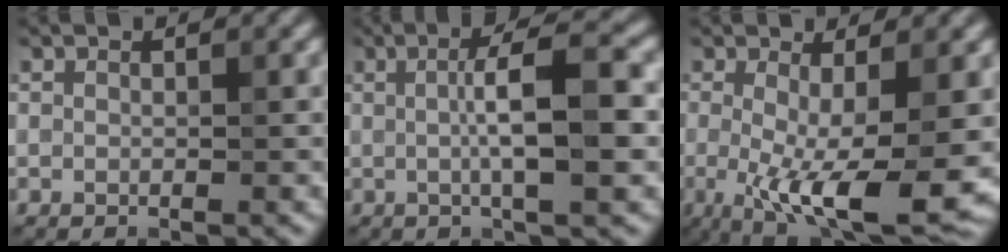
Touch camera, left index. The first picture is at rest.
{"total": 6.5, "force": [0.3, 1.4, 6.4], "torque": [-0.101, 0.011, 0.001]}
{"total": 9.4, "force": [-1.7, 2.5, 9.0], "torque": [-0.156, -0.028, -0.023]}